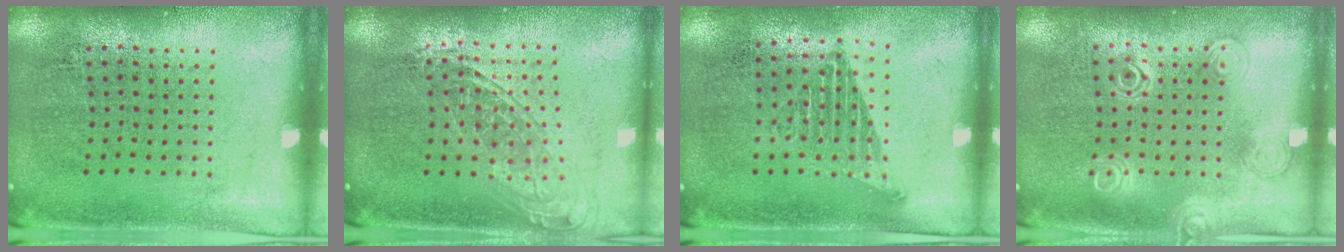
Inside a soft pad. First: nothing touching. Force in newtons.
{"total": 1.6, "press": 1.3, "slide": 0.9}
{"total": 1.1, "press": 1.0, "slide": 0.4}
{"total": 1.0, "press": 1.0, "slide": 0.1}